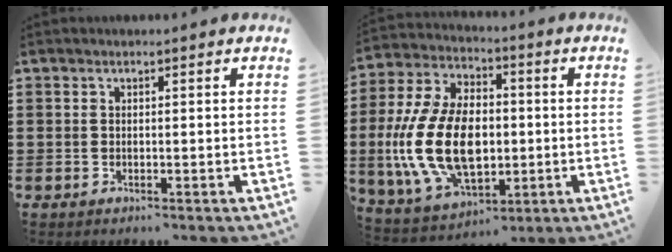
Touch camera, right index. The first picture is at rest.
{"total": 16.0, "force": [-1.6, 9.8, 12.6], "torque": [-0.296, -0.001, -0.029]}